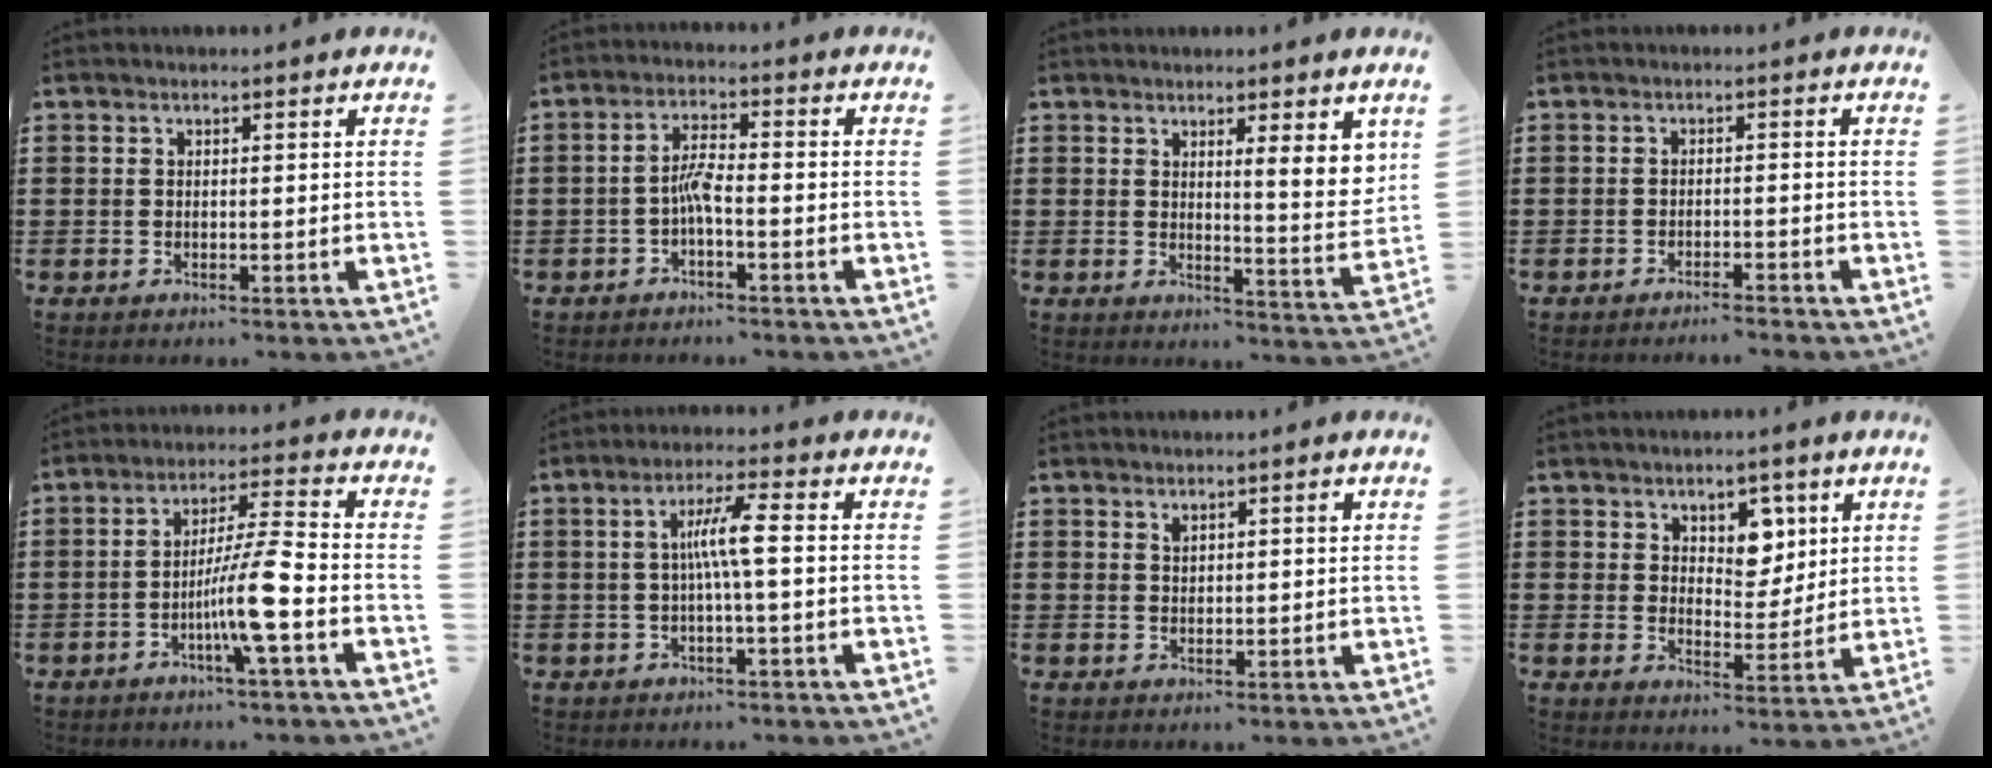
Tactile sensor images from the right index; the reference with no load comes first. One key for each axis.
{"total": 3.7, "fx": -1.5, "fy": 0.4, "fz": 3.4, "tx": -0.071, "ty": 0.003, "tz": -0.031}
{"total": 6.1, "fx": 3.3, "fy": 1.1, "fz": 5.1, "tx": -0.073, "ty": -0.018, "tz": 0.049}
{"total": 1.6, "fx": -1.5, "fy": -0.2, "fz": 0.3, "tx": -0.006, "ty": 0.003, "tz": -0.032}
{"total": 8.7, "fx": -3.5, "fy": -0.1, "fz": 8.0, "tx": -0.146, "ty": -0.003, "tz": -0.068}
{"total": 5.5, "fx": 0.0, "fy": 0.1, "fz": 5.5, "tx": -0.105, "ty": 0.002, "tz": -0.008}
{"total": 1.3, "fx": 0.7, "fy": 0.3, "fz": 1.0, "tx": -0.020, "ty": 0.002, "tz": 0.012}
{"total": 5.5, "fx": 3.4, "fy": 3.8, "fz": 2.0, "tx": -0.035, "ty": -0.001, "tz": 0.056}